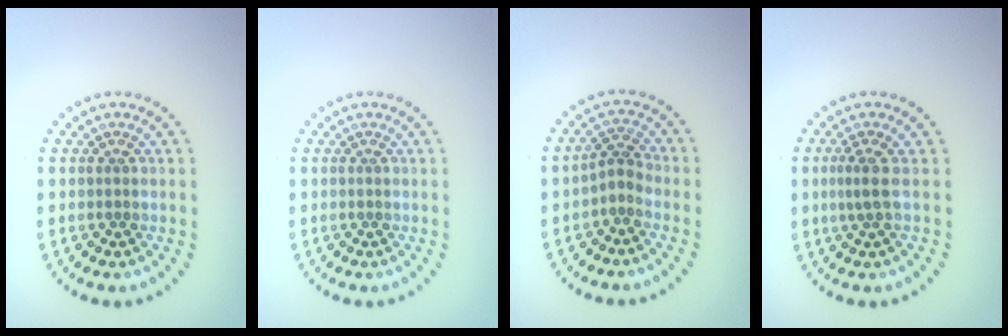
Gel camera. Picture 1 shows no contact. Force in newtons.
{"total": 0.0}
{"total": 1.9, "press": 1.2, "slide": 1.4}
{"total": 1.8, "press": 1.3, "slide": 1.3}